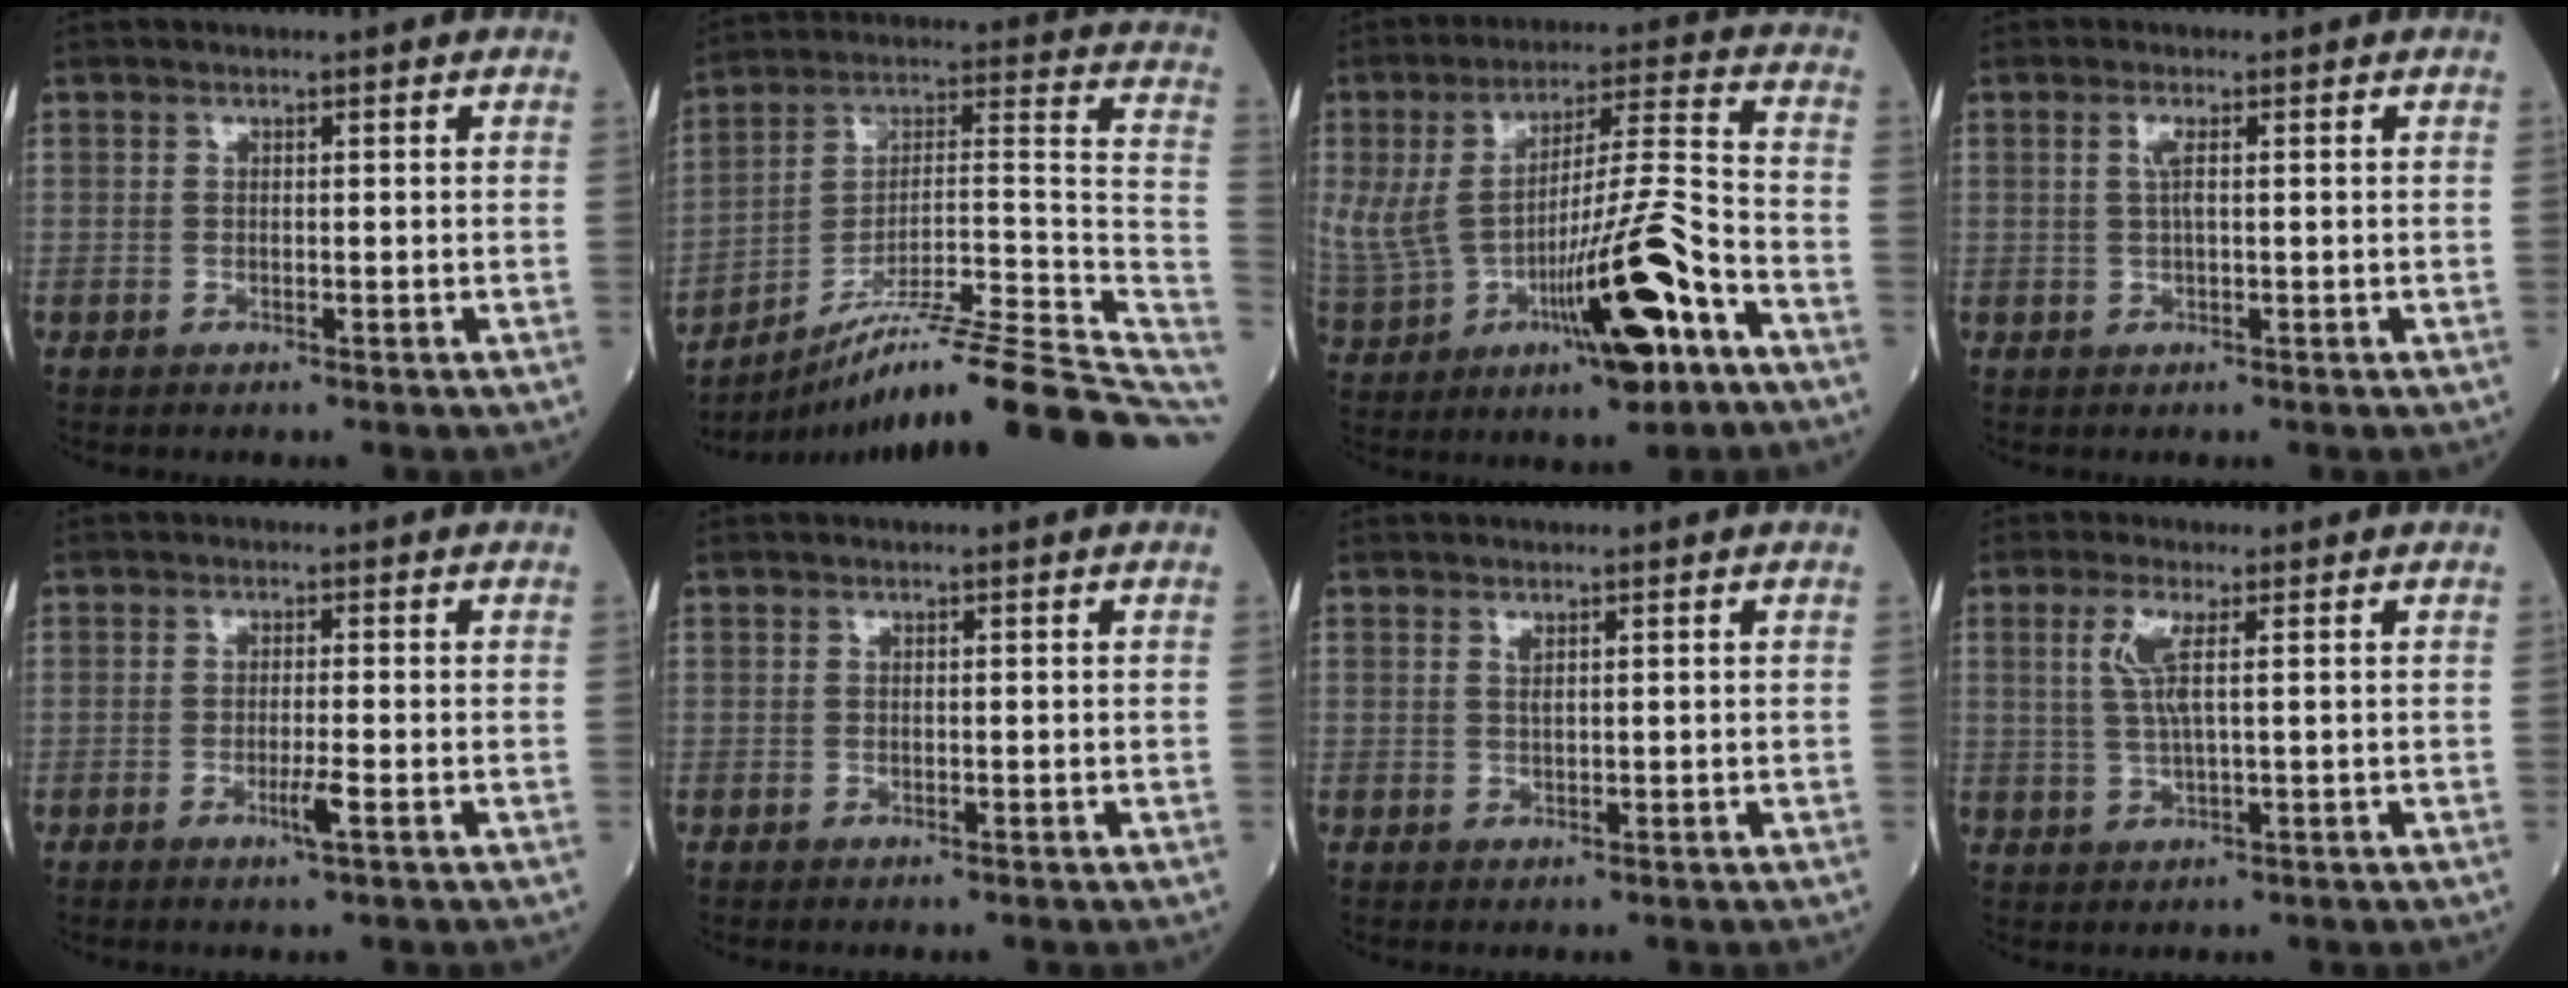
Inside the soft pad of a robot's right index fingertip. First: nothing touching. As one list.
[{"total": 23.5, "force": [-17.8, 0.3, 15.3], "torque": [-0.154, 0.041, -0.280]}, {"total": 22.7, "force": [-5.7, 5.5, 21.2], "torque": [-0.432, 0.003, -0.073]}, {"total": 1.8, "force": [0.5, 0.2, 1.8], "torque": [-0.040, 0.004, 0.007]}, {"total": 2.4, "force": [-1.0, -0.3, 2.1], "torque": [-0.041, -0.005, -0.019]}, {"total": 0.0}, {"total": 0.9, "force": [0.6, 0.1, 0.7], "torque": [-0.016, -0.004, 0.012]}, {"total": 4.3, "force": [1.3, 0.4, 4.1], "torque": [-0.092, 0.000, 0.028]}]